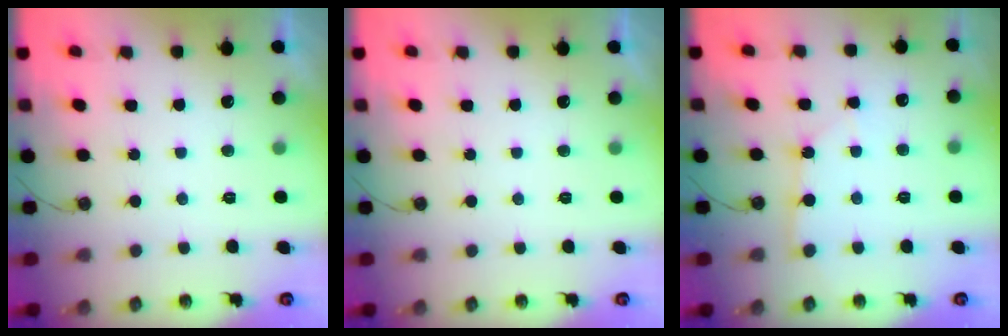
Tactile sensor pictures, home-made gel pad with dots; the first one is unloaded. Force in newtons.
{"total": 0.0}
{"total": 2.7, "press": 2.7, "slide": 0.3}